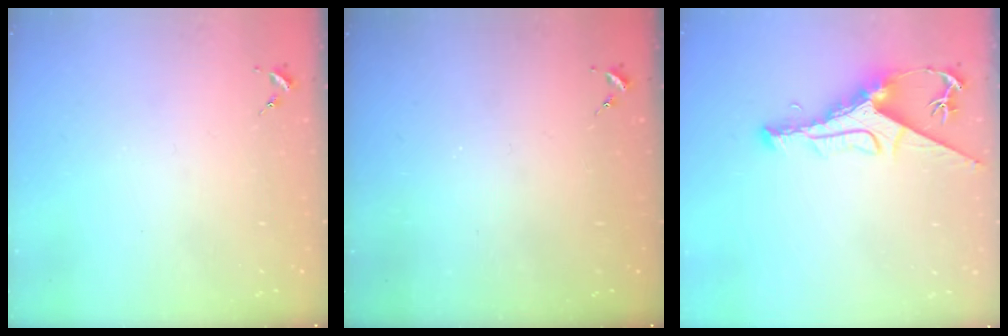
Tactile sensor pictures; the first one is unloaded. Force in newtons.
{"total": 0.0}
{"total": 10.2, "press": 10.1, "slide": 1.4}